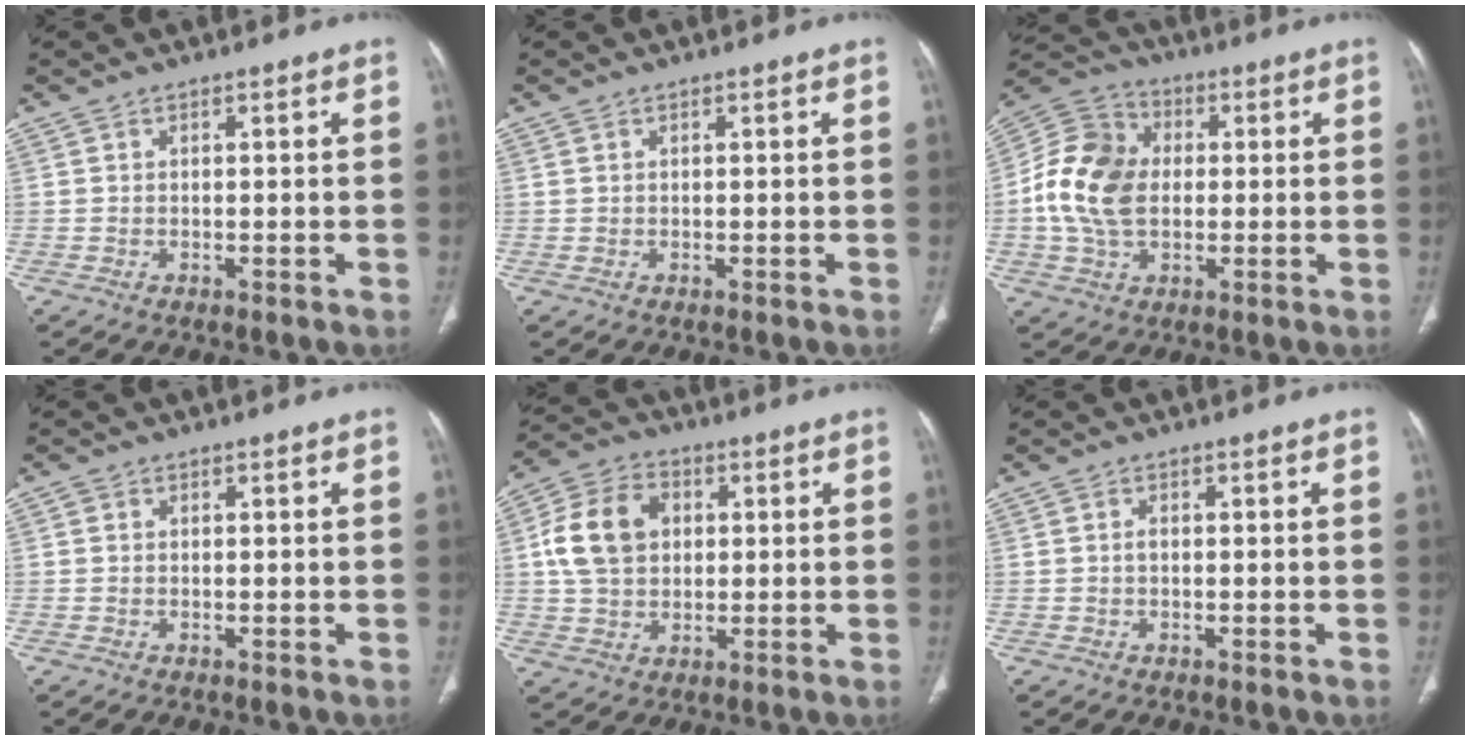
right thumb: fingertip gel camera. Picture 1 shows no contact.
{"total": 0.0}
{"total": 14.5, "force": [0.0, 10.5, 10.0], "torque": [-0.184, 0.022, -0.005]}
{"total": 0.6, "force": [0.3, 0.6, 0.1], "torque": [0.002, 0.001, 0.003]}
{"total": 12.3, "force": [2.2, 9.4, 7.8], "torque": [-0.129, 0.013, 0.034]}
{"total": 0.7, "force": [-0.1, 0.4, 0.6], "torque": [-0.012, 0.001, -0.003]}